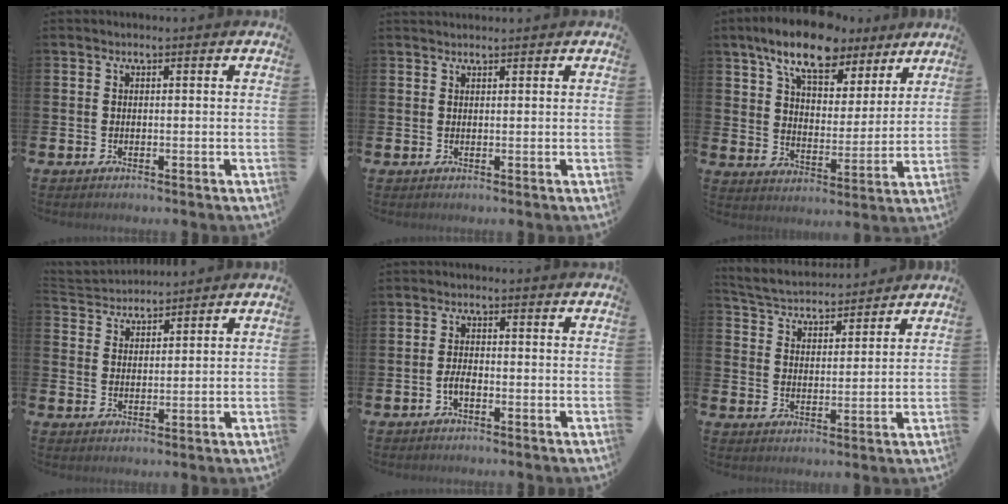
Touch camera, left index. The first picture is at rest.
{"total": 1.0, "force": [1.0, 0.1, 0.1], "torque": [0.009, -0.004, 0.015]}
{"total": 10.4, "force": [8.4, 4.1, 4.6], "torque": [-0.104, -0.032, 0.150]}
{"total": 3.7, "force": [3.5, 0.8, -0.6], "torque": [-0.008, -0.018, 0.064]}
{"total": 1.9, "force": [-0.9, 0.8, 1.5], "torque": [-0.026, 0.001, -0.018]}
{"total": 4.5, "force": [4.4, 1.0, 0.1], "torque": [-0.026, -0.034, 0.075]}